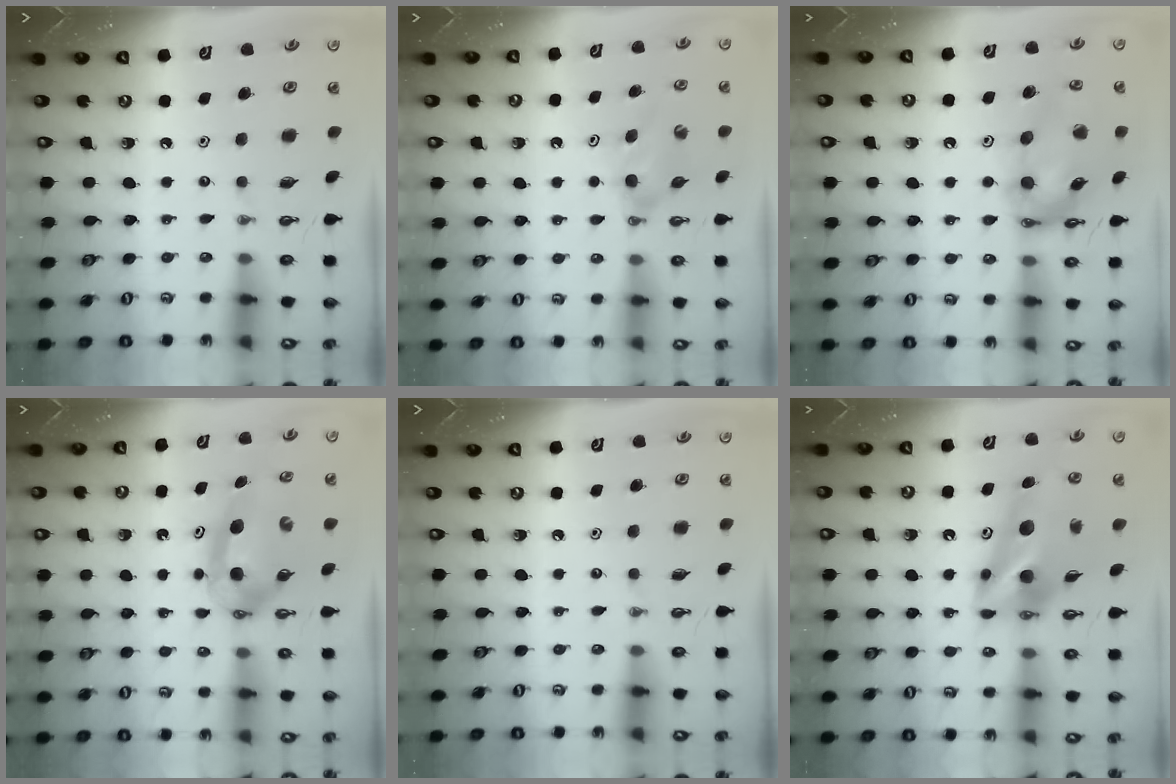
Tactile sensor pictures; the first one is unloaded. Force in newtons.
{"total": 5.0, "press": 4.9, "slide": 0.7}
{"total": 15.7, "press": 15.6, "slide": 2.0}
{"total": 6.3, "press": 5.8, "slide": 2.3}
{"total": 0.0}
{"total": 12.8, "press": 12.8, "slide": 1.3}